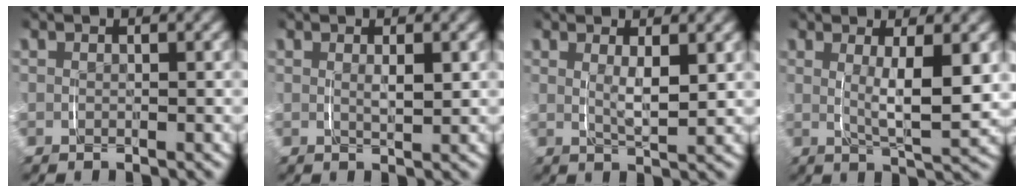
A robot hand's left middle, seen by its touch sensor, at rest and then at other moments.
{"total": 1.4, "force": [0.6, 0.1, 1.2], "torque": [-0.023, -0.007, 0.014]}
{"total": 2.7, "force": [1.1, 0.5, 2.5], "torque": [-0.045, -0.012, 0.023]}
{"total": 4.6, "force": [1.0, 0.9, 4.4], "torque": [-0.074, -0.016, 0.022]}